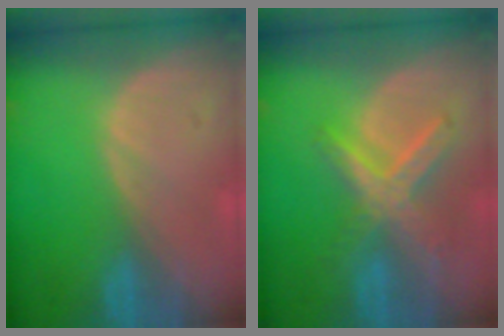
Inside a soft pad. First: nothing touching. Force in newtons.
{"total": 7.2, "press": 6.3, "slide": 3.5}